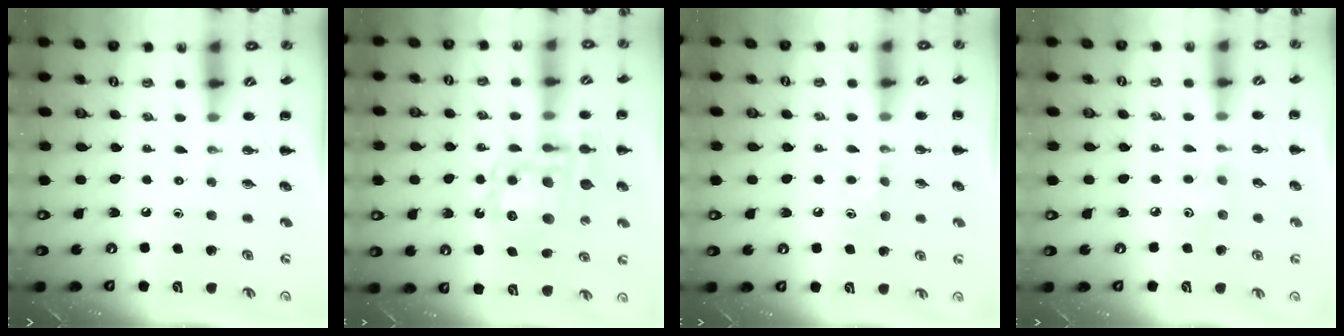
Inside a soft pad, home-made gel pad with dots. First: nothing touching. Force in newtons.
{"total": 19.0, "press": 18.5, "slide": 4.3}
{"total": 4.8, "press": 4.6, "slide": 1.5}
{"total": 3.4, "press": 3.3, "slide": 0.7}